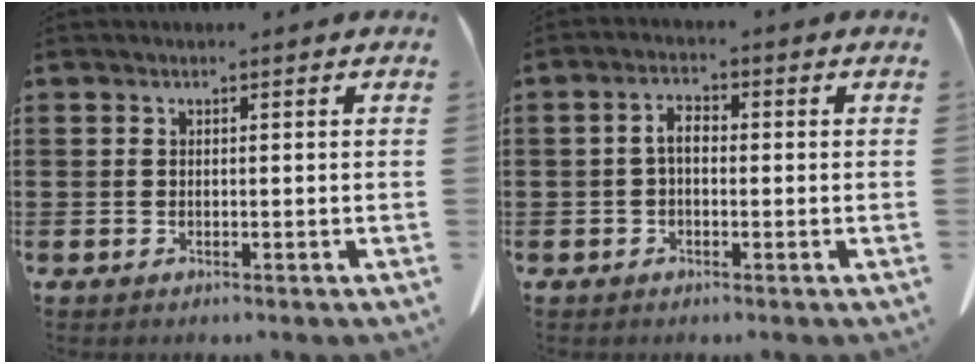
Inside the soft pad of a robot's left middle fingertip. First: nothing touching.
{"total": 3.3, "force": [-0.2, 1.5, 2.9], "torque": [-0.065, 0.004, -0.008]}